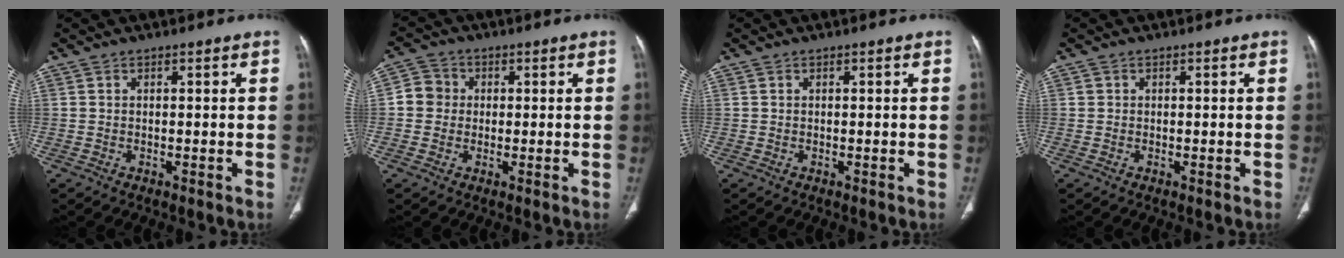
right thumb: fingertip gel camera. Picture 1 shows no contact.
{"total": 4.8, "force": [0.2, 4.6, 1.4], "torque": [-0.008, 0.009, -0.005]}
{"total": 0.0}
{"total": 0.5, "force": [0.1, 0.5, 0.0], "torque": [0.006, 0.006, 0.001]}